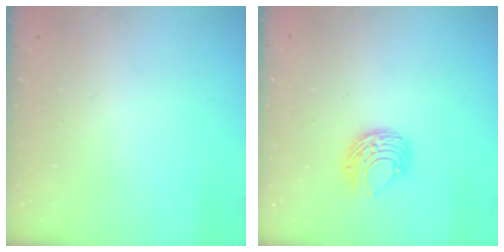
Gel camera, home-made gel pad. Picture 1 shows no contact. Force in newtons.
{"total": 8.0, "press": 7.9, "slide": 0.4}